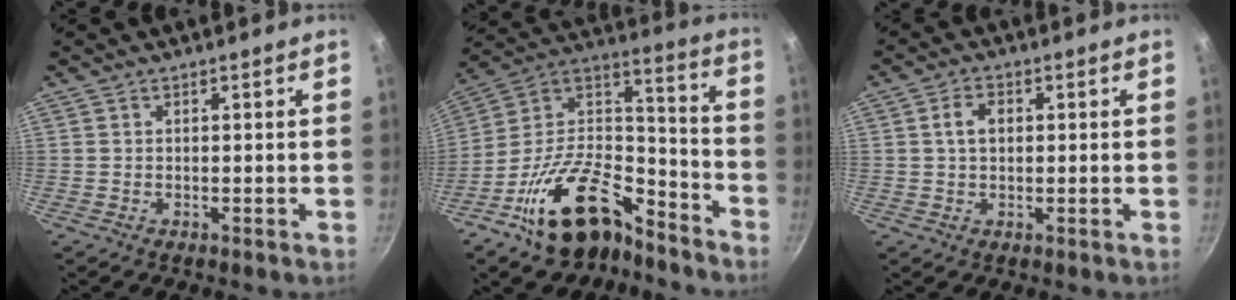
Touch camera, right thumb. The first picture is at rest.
{"total": 22.6, "force": [-14.0, 11.7, 13.4], "torque": [-0.184, 0.112, -0.241]}
{"total": 3.7, "force": [0.5, 2.6, 2.7], "torque": [-0.035, 0.008, 0.006]}